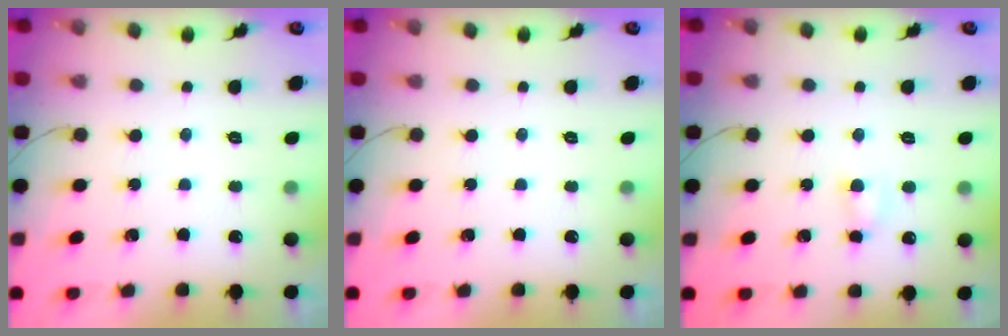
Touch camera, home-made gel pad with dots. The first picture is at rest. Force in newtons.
{"total": 0.0}
{"total": 3.7, "press": 3.6, "slide": 1.1}